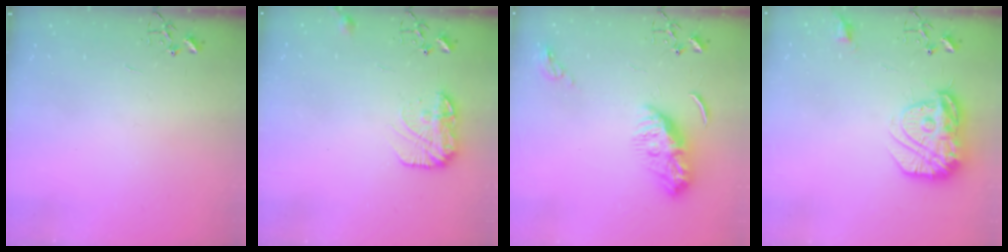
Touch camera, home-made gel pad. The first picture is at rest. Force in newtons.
{"total": 11.5, "press": 11.4, "slide": 0.6}
{"total": 9.4, "press": 9.4, "slide": 0.6}
{"total": 18.0, "press": 17.9, "slide": 1.6}